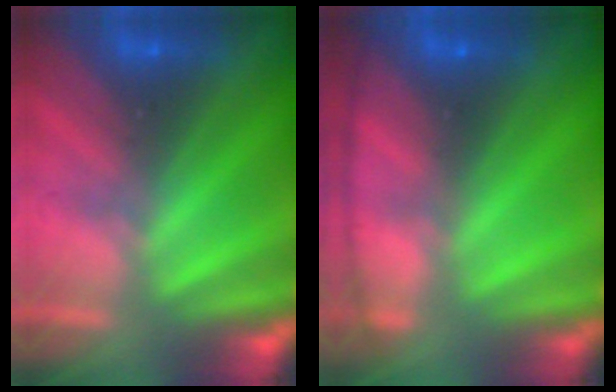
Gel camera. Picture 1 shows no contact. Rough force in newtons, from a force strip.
{"total": 10.5}